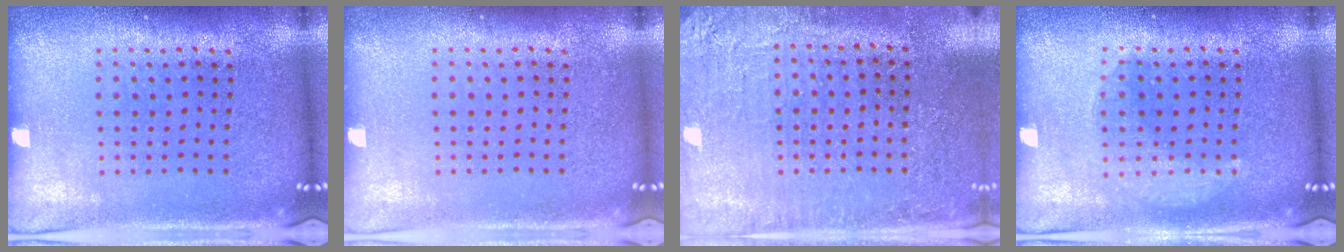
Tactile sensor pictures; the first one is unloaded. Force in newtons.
{"total": 0.0}
{"total": 2.9, "press": 2.8, "slide": 0.5}
{"total": 1.7, "press": 1.7, "slide": 0.4}